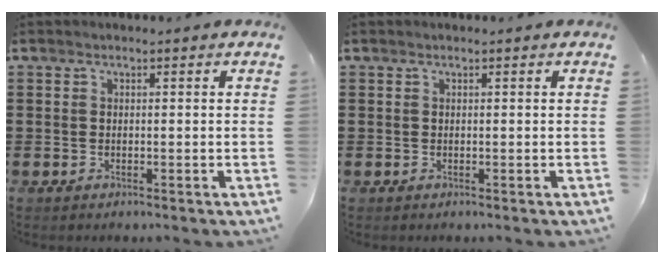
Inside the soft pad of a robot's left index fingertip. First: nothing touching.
{"total": 0.0}